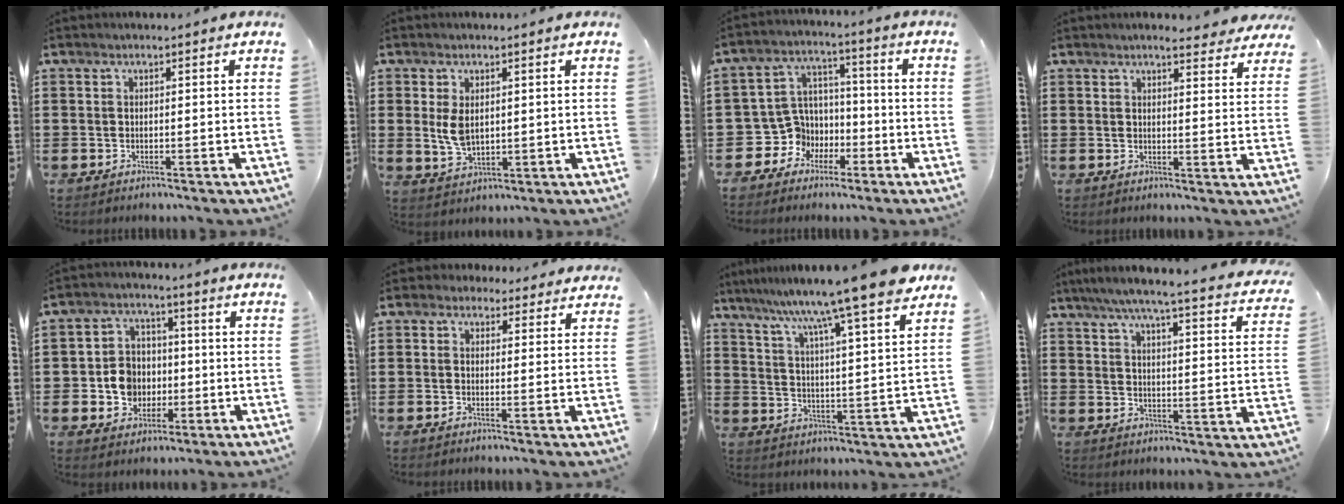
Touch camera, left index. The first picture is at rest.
{"total": 4.3, "force": [1.0, 2.6, 3.4], "torque": [-0.086, -0.001, 0.014]}
{"total": 7.5, "force": [-2.2, 7.0, 1.5], "torque": [-0.078, -0.002, -0.043]}
{"total": 3.8, "force": [3.6, -0.1, 1.4], "torque": [-0.031, -0.012, 0.063]}
{"total": 7.0, "force": [-0.8, 6.4, 2.8], "torque": [-0.076, 0.013, -0.016]}
{"total": 2.5, "force": [2.0, 1.4, 0.4], "torque": [-0.017, 0.003, 0.038]}
{"total": 10.4, "force": [8.9, -1.7, 5.2], "torque": [-0.118, -0.066, 0.137]}
{"total": 5.6, "force": [4.7, -0.5, 3.1], "torque": [-0.081, -0.037, 0.072]}